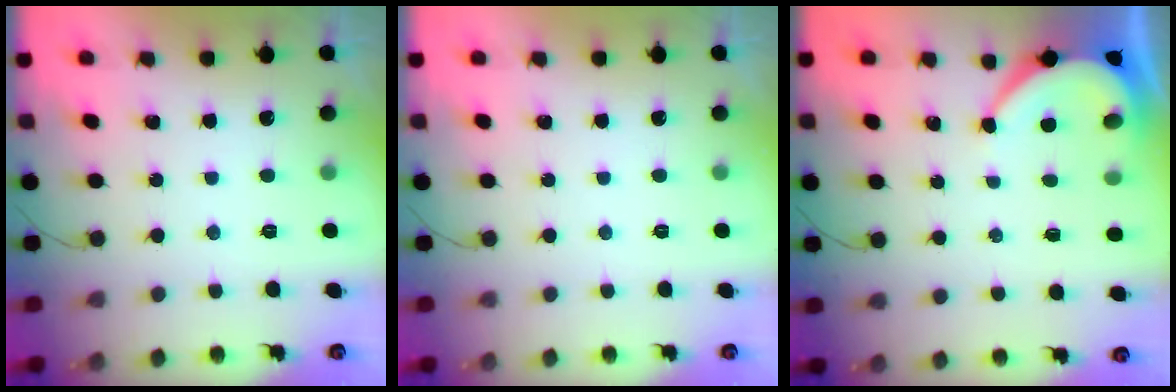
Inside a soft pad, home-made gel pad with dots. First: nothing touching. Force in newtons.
{"total": 0.0}
{"total": 5.3, "press": 5.2, "slide": 0.6}